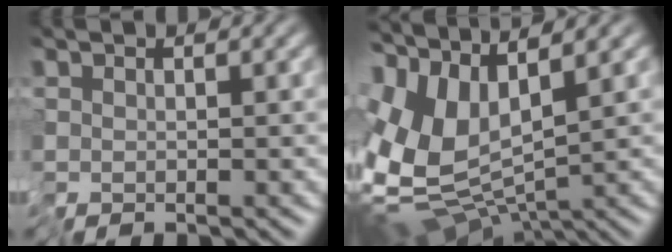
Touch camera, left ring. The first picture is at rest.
{"total": 11.1, "force": [1.1, 5.6, 9.5], "torque": [-0.215, -0.004, 0.031]}